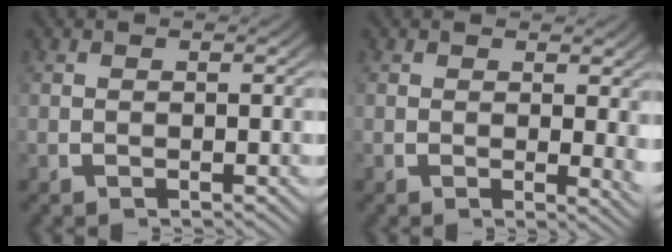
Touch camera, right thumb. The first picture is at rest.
{"total": 2.1, "force": [0.7, 0.7, 1.8], "torque": [-0.007, -0.004, 0.007]}